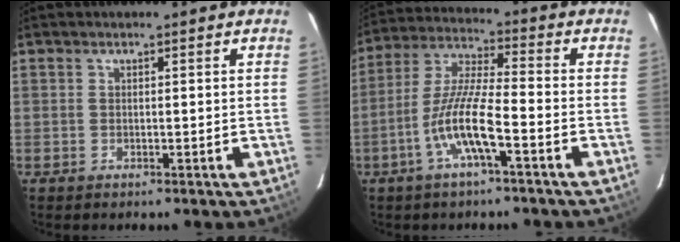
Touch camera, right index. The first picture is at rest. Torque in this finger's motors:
{"motor_torque": [1.13, -1.01, 0.89, 0.19]}